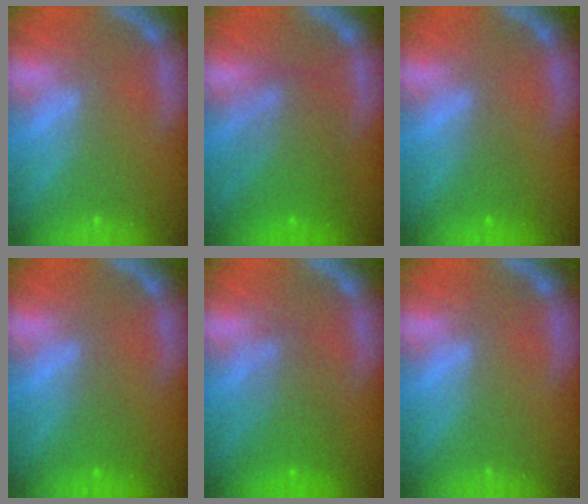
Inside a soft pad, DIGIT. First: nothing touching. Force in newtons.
{"total": 6.0}
{"total": 1.4}
{"total": 1.4}
{"total": 3.5}
{"total": 0.0}